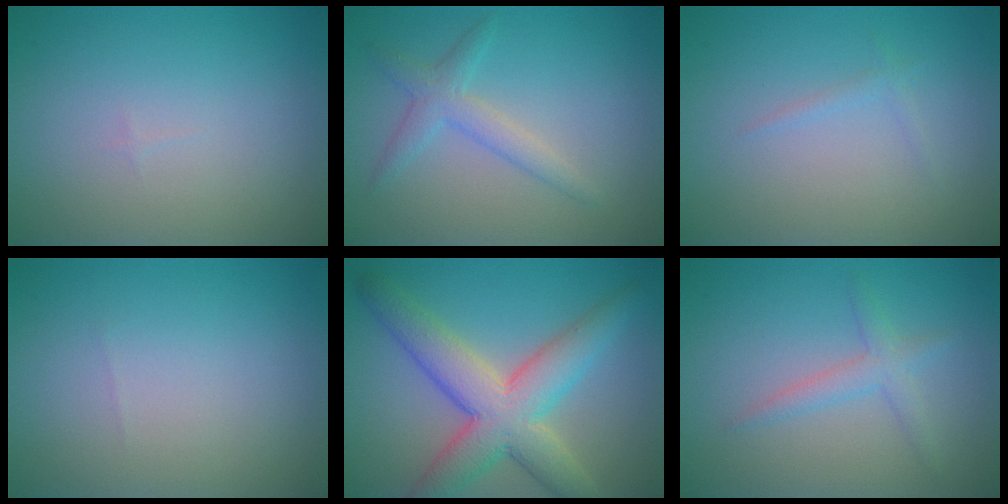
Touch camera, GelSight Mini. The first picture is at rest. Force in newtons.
{"total": 2.4, "press": 2.4, "slide": 0.0}
{"total": 0.8, "press": 0.8, "slide": 0.0}
{"total": 0.0}
{"total": 7.9, "press": 7.9, "slide": 0.3}
{"total": 2.0, "press": 1.9, "slide": 0.2}